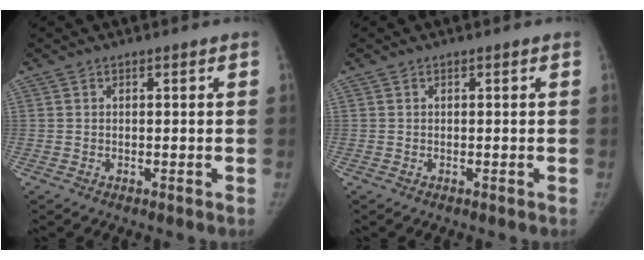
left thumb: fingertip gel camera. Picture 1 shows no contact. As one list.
[{"total": 0.0}]